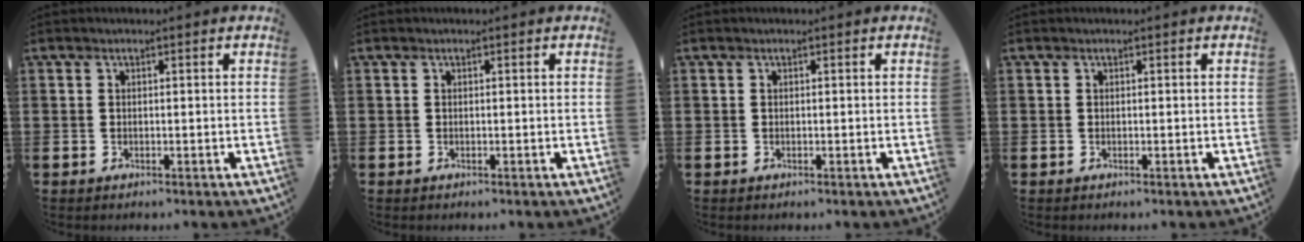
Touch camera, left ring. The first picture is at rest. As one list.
[{"total": 0.0}, {"total": 0.0}, {"total": 0.0}]